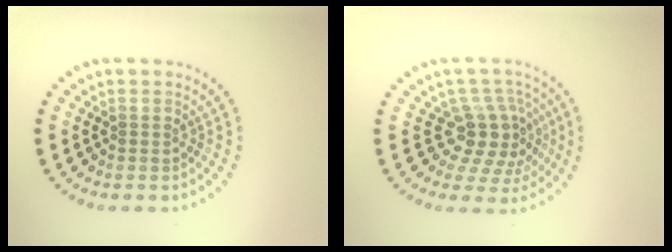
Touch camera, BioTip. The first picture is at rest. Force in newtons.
{"total": 4.3, "press": 3.2, "slide": 2.9}